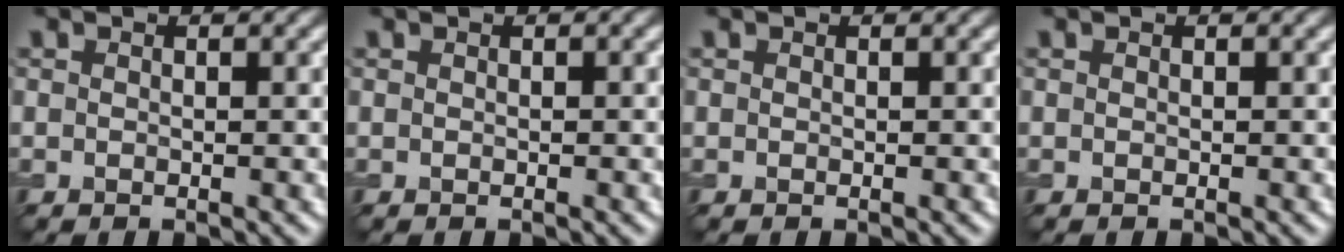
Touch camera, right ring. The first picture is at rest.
{"total": 0.0}
{"total": 0.0}
{"total": 0.0}